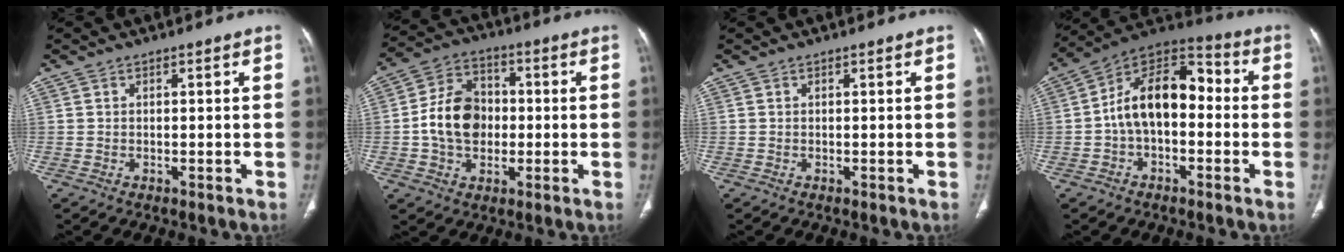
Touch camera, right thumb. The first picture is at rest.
{"total": 12.1, "force": [-0.8, 9.1, 7.9], "torque": [-0.118, 0.025, -0.020]}
{"total": 0.0}
{"total": 14.5, "force": [-0.9, 8.8, 11.5], "torque": [-0.166, 0.049, -0.030]}